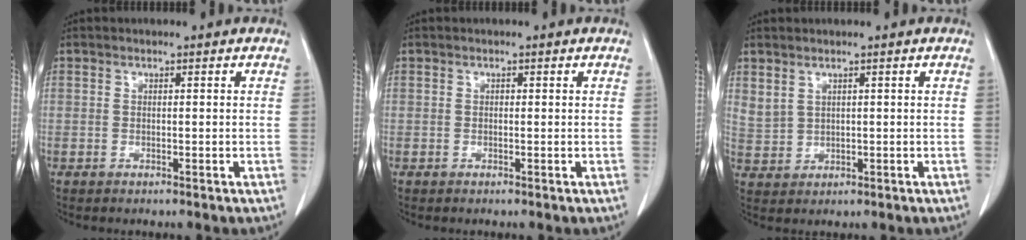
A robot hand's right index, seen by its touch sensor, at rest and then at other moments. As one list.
[{"total": 0.0}, {"total": 3.0, "force": [2.2, 1.7, 1.0], "torque": [-0.018, 0.002, 0.057]}]